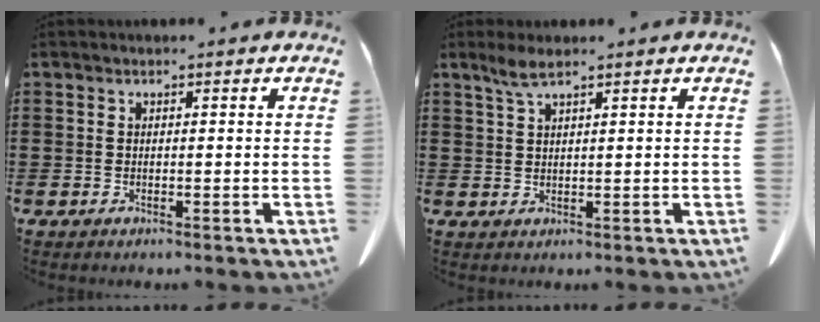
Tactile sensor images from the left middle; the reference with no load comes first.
{"total": 2.8, "force": [1.9, 0.4, 2.0], "torque": [-0.044, 0.002, 0.035]}